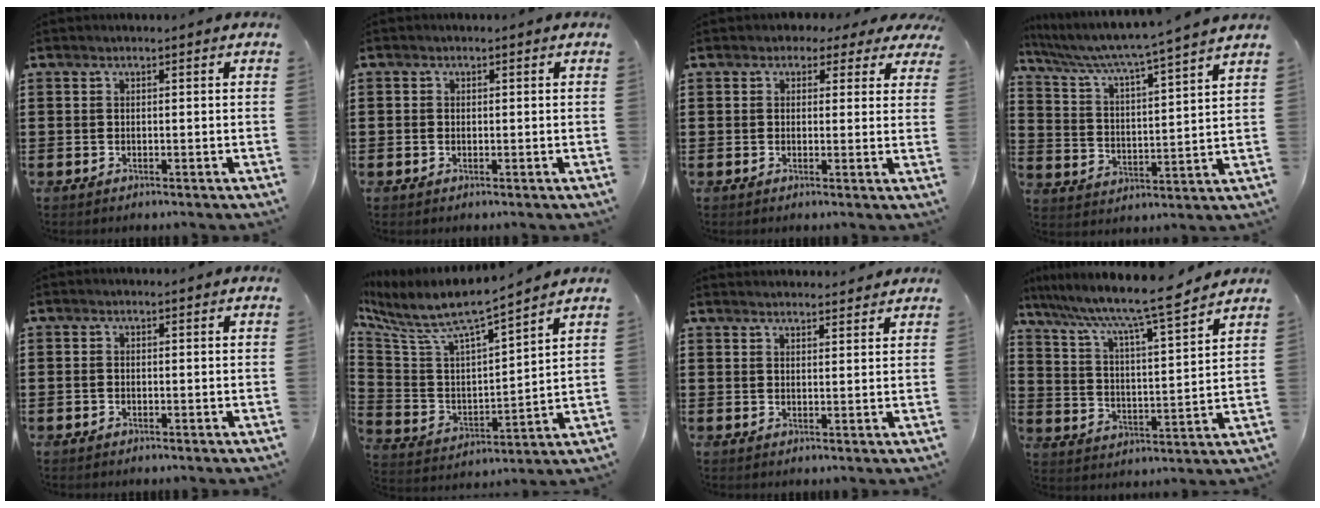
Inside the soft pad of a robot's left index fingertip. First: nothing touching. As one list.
[{"total": 0.6, "force": [-0.2, 0.6, 0.1], "torque": [-0.004, 0.003, -0.004]}, {"total": 2.1, "force": [1.2, 1.5, 0.7], "torque": [-0.016, 0.005, 0.019]}, {"total": 4.9, "force": [4.3, -1.0, 2.1], "torque": [-0.063, -0.041, 0.062]}, {"total": 0.7, "force": [-0.3, 0.4, 0.5], "torque": [-0.012, -0.001, -0.006]}, {"total": 7.7, "force": [6.8, 1.2, 3.5], "torque": [-0.103, -0.053, 0.111]}, {"total": 2.1, "force": [2.1, 0.1, 0.0], "torque": [-0.006, -0.002, 0.041]}, {"total": 7.9, "force": [6.6, -0.1, 4.3], "torque": [-0.110, -0.046, 0.103]}]